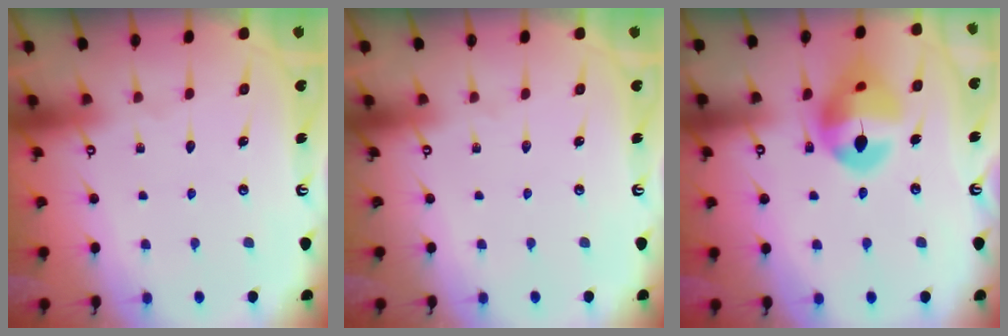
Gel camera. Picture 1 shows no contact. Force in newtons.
{"total": 0.0}
{"total": 15.4, "press": 15.3, "slide": 1.8}